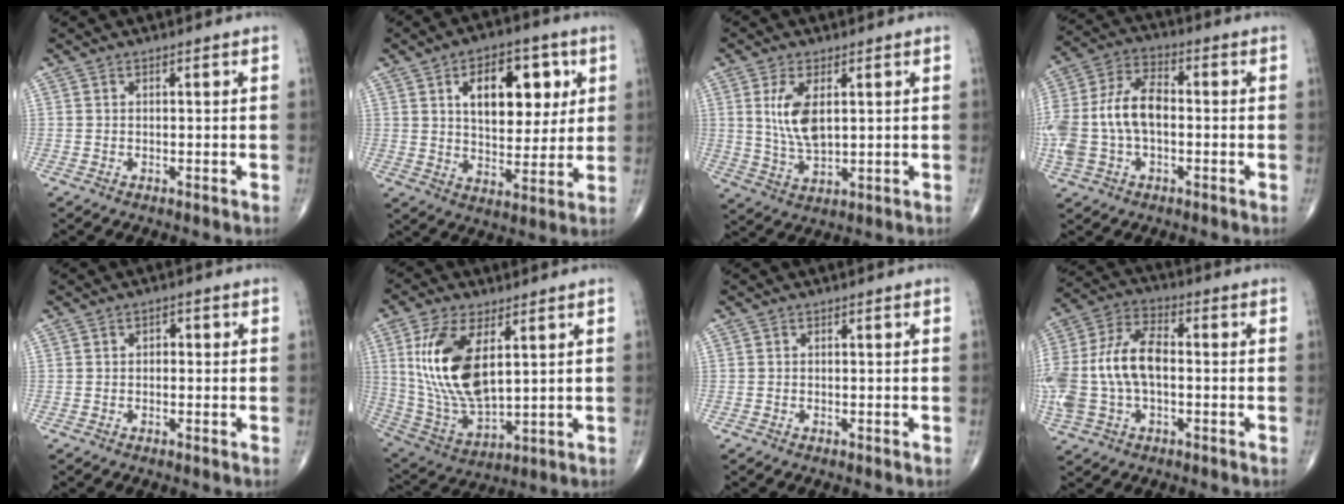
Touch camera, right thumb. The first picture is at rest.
{"total": 15.6, "force": [4.9, 8.9, 11.9], "torque": [-0.129, -0.014, 0.080]}
{"total": 8.1, "force": [2.0, 3.8, 6.8], "torque": [-0.133, -0.014, 0.047]}
{"total": 15.5, "force": [-1.3, 9.4, 12.3], "torque": [-0.275, 0.034, -0.027]}
{"total": 1.5, "force": [0.1, 1.1, 1.0], "torque": [-0.003, 0.005, -0.004]}
{"total": 17.0, "force": [4.5, 8.0, 14.3], "torque": [-0.285, -0.023, 0.101]}
{"total": 0.0}
{"total": 17.4, "force": [-1.1, 10.2, 14.0], "torque": [-0.319, 0.029, -0.022]}